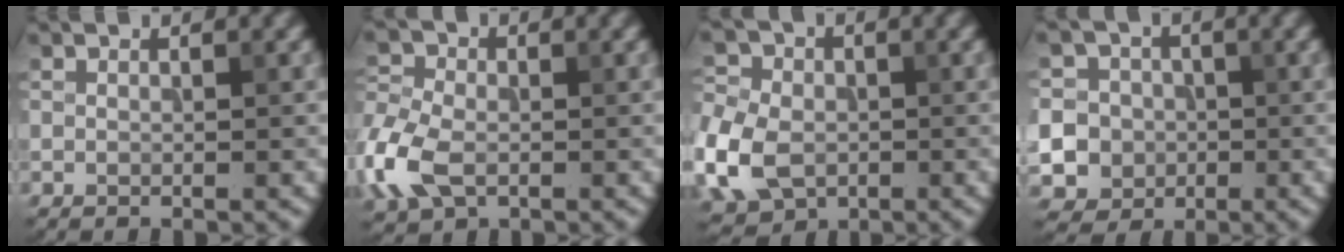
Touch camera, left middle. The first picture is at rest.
{"total": 6.5, "force": [-2.1, 4.3, 4.3], "torque": [-0.108, 0.000, -0.055]}
{"total": 9.6, "force": [-2.8, 7.2, 5.7], "torque": [-0.128, -0.023, -0.065]}
{"total": 11.7, "force": [-2.5, 11.0, 2.9], "torque": [-0.083, -0.007, -0.057]}